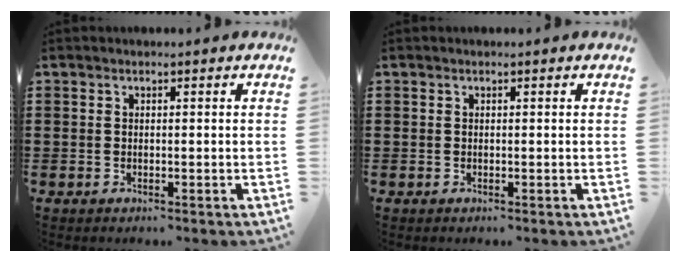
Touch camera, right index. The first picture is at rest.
{"total": 0.0}